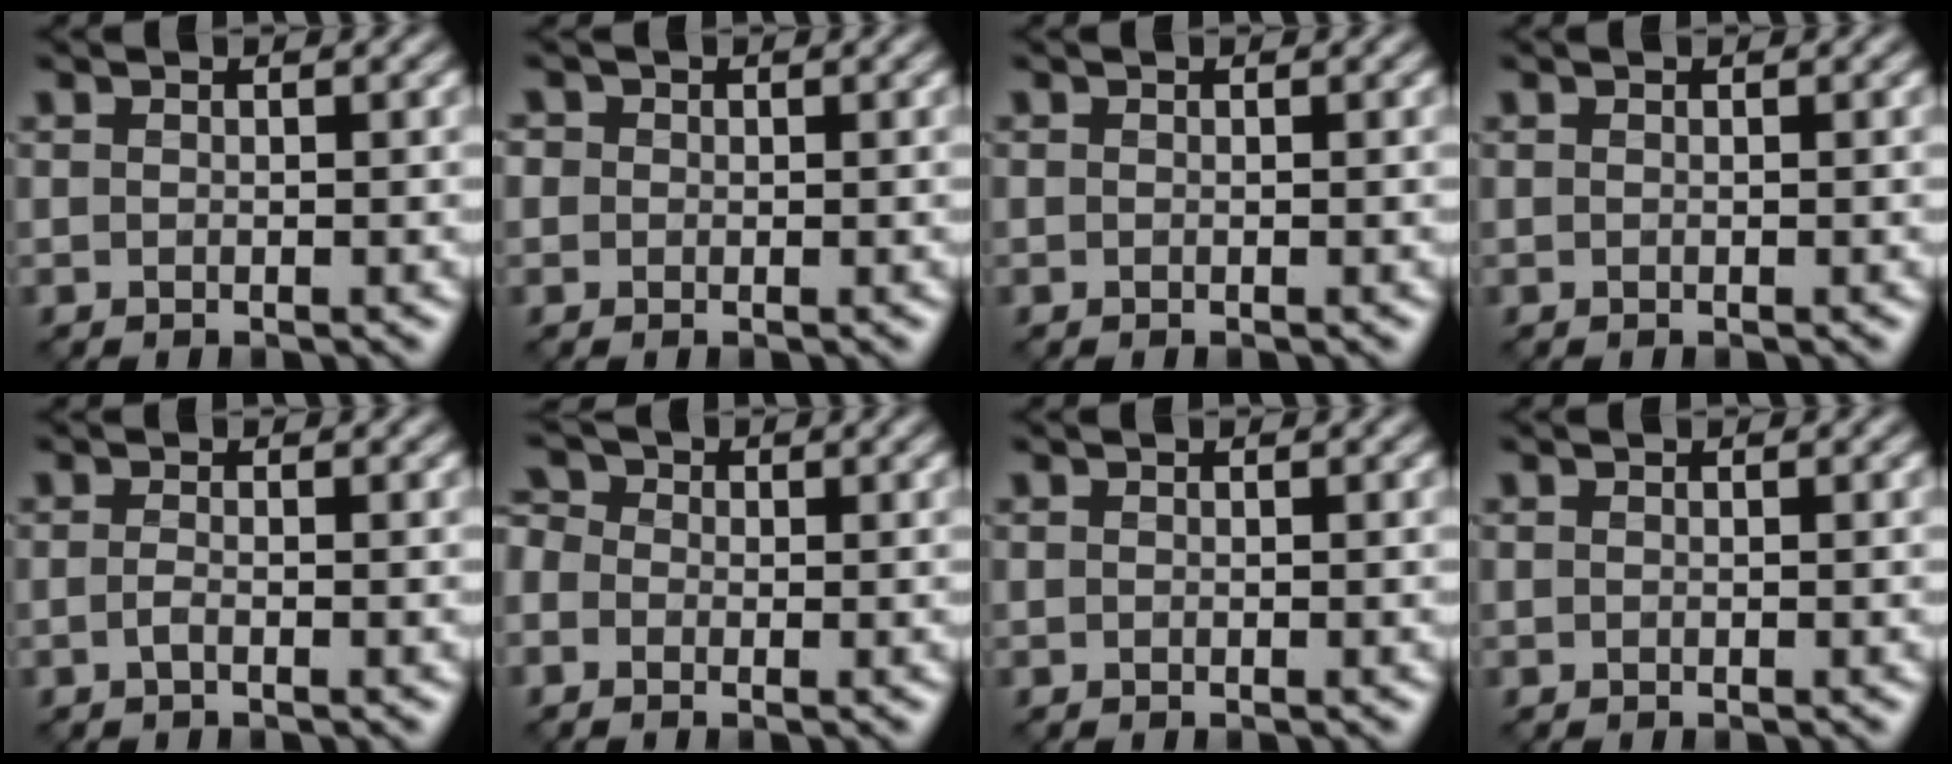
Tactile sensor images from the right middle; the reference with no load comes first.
{"total": 1.5, "force": [0.6, 1.3, 0.5], "torque": [-0.006, 0.009, -0.007]}
{"total": 0.0}
{"total": 0.0}
{"total": 0.9, "force": [-0.4, 0.3, 0.8], "torque": [-0.016, -0.003, -0.009]}
{"total": 2.5, "force": [-0.1, 2.2, 1.2], "torque": [-0.022, 0.016, -0.018]}
{"total": 0.0}
{"total": 0.0}